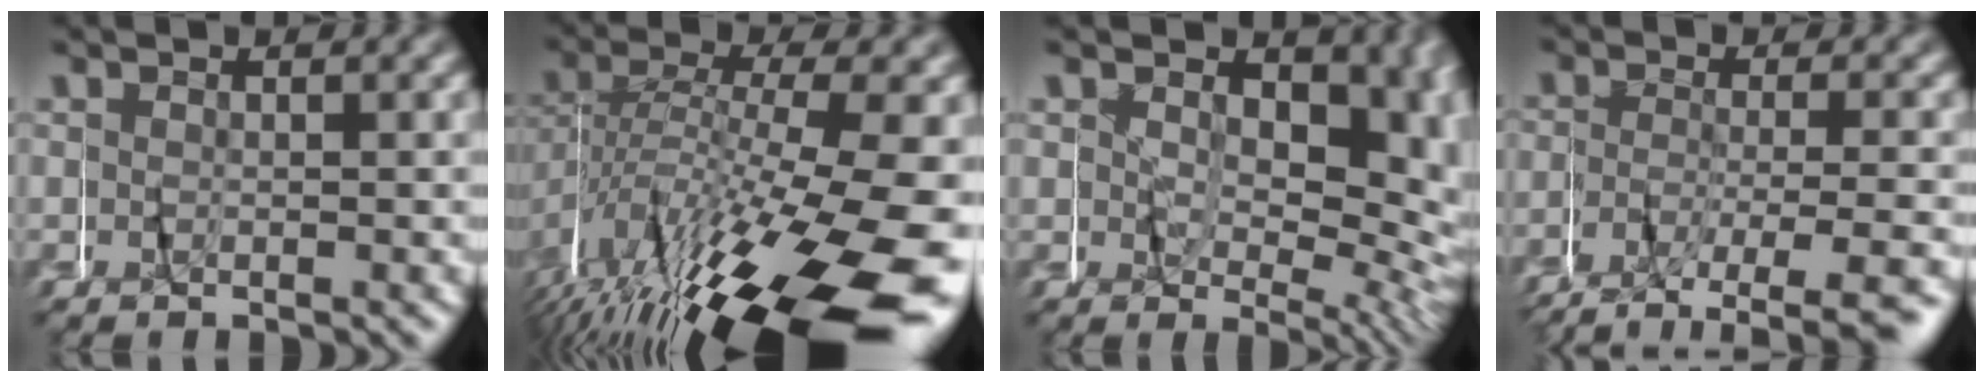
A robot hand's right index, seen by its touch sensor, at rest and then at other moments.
{"total": 14.9, "force": [-5.4, 6.7, 12.1], "torque": [-0.181, -0.019, -0.065]}
{"total": 10.9, "force": [2.6, 7.0, 7.9], "torque": [-0.073, 0.013, 0.034]}
{"total": 5.3, "force": [-4.4, 1.8, 2.4], "torque": [-0.053, -0.017, -0.066]}